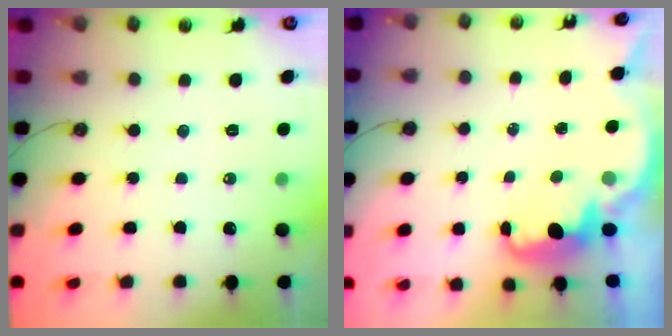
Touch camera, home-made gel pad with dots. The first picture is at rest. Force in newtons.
{"total": 3.7, "press": 3.6, "slide": 0.5}